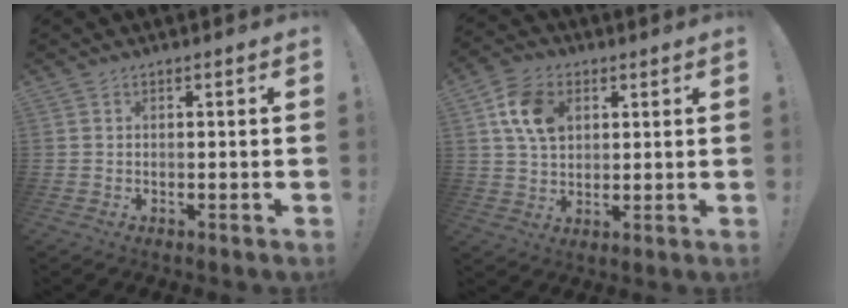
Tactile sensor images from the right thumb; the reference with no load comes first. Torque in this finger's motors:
{"motor_torque": [0.70, 0.86, -0.28, 0.10, -0.03]}